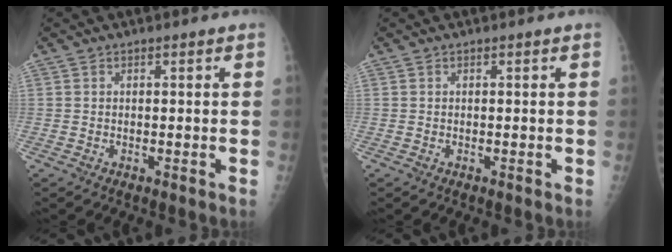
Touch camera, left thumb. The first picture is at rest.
{"total": 0.0}